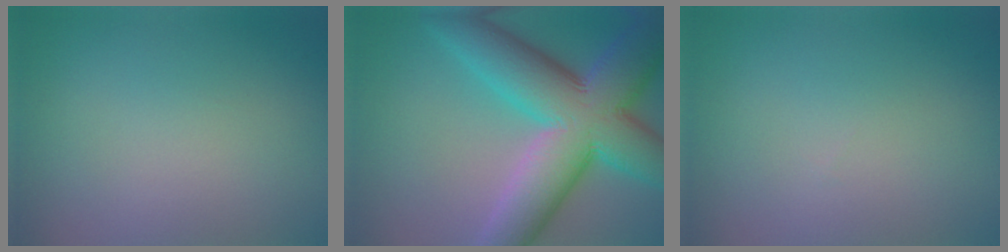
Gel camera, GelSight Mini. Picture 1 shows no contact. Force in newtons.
{"total": 13.3, "press": 13.3, "slide": 0.4}
{"total": 0.0}